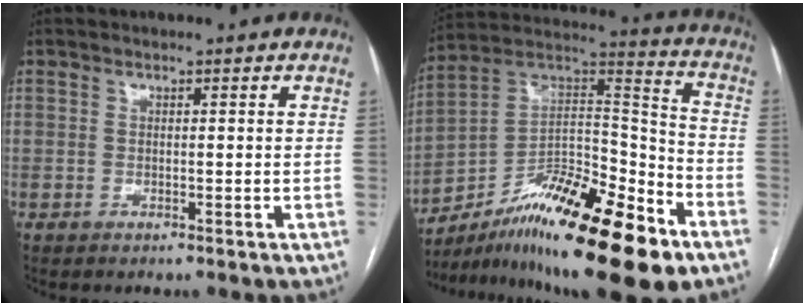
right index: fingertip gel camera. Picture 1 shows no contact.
{"total": 24.0, "force": [-15.0, 4.9, 18.2], "torque": [-0.271, 0.015, -0.245]}